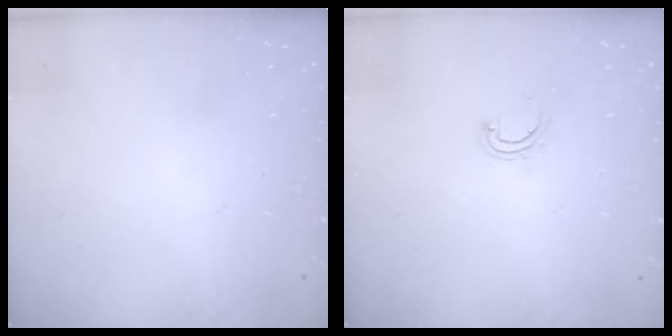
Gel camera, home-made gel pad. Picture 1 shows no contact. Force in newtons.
{"total": 4.2, "press": 4.2, "slide": 0.4}